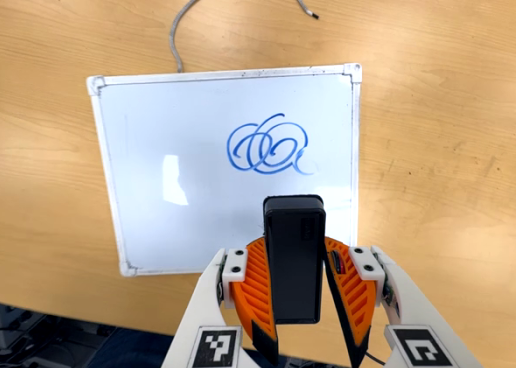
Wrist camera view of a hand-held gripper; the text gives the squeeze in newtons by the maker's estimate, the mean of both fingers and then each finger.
{"total": 6.8, "left": 6.3, "right": 7.2}